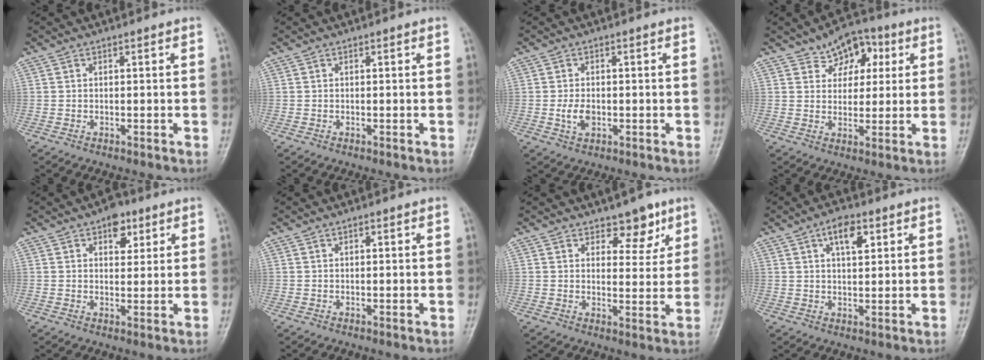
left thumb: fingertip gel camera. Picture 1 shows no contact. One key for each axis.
{"total": 0.0}
{"total": 3.4, "fx": -0.7, "fy": 2.2, "fz": 2.5, "tx": -0.042, "ty": -0.001, "tz": -0.011}
{"total": 8.8, "fx": 4.0, "fy": 6.1, "fz": 5.0, "tx": -0.026, "ty": -0.006, "tz": 0.053}
{"total": 5.5, "fx": 3.0, "fy": 3.3, "fz": 3.2, "tx": -0.017, "ty": -0.010, "tz": 0.038}
{"total": 0.6, "fx": 0.4, "fy": 0.3, "fz": 0.4, "tx": -0.005, "ty": -0.001, "tz": 0.006}
{"total": 5.9, "fx": 4.0, "fy": 3.3, "fz": 2.9, "tx": -0.005, "ty": -0.025, "tz": 0.056}
{"total": 5.9, "fx": 2.7, "fy": 2.7, "fz": 4.4, "tx": -0.062, "ty": -0.006, "tz": 0.042}